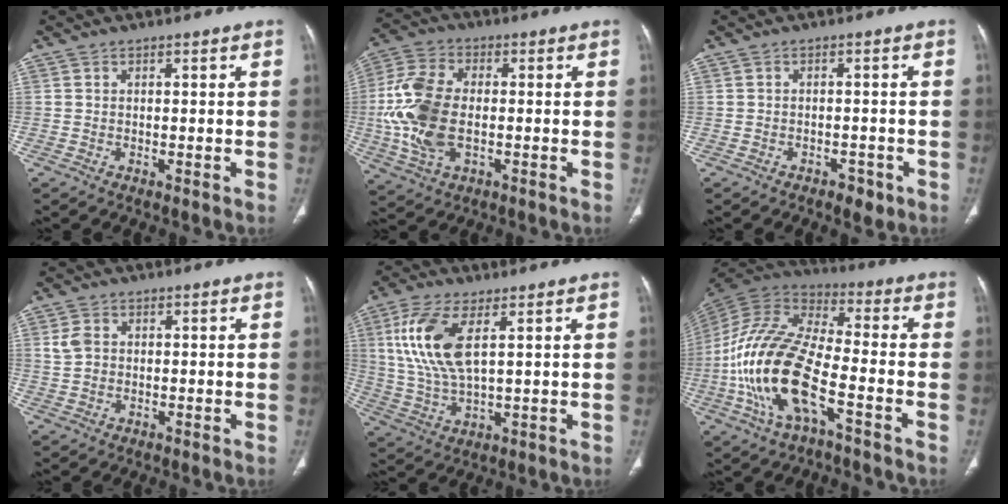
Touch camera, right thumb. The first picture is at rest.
{"total": 14.0, "force": [-1.1, 8.1, 11.3], "torque": [-0.250, 0.007, -0.021]}
{"total": 2.9, "force": [-1.7, 1.7, 1.6], "torque": [-0.016, 0.008, -0.017]}
{"total": 3.1, "force": [0.5, 2.4, 1.9], "torque": [-0.041, 0.005, 0.010]}
{"total": 12.5, "force": [3.8, 5.0, 10.7], "torque": [-0.241, -0.010, 0.081]}
{"total": 20.2, "force": [-6.4, 8.2, 17.3], "torque": [-0.359, 0.038, -0.121]}